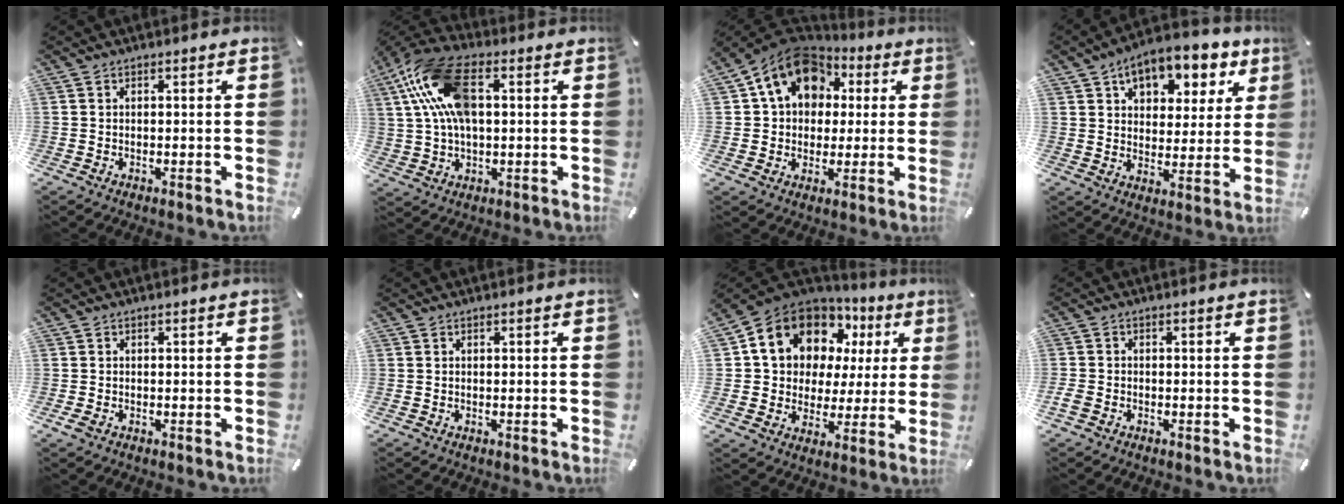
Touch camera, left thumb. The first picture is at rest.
{"total": 15.7, "force": [4.4, 9.3, 11.9], "torque": [-0.261, 0.015, 0.081]}
{"total": 14.3, "force": [4.9, 11.6, 6.9], "torque": [-0.126, -0.014, 0.090]}
{"total": 10.2, "force": [6.7, 6.7, 3.8], "torque": [-0.046, -0.048, 0.116]}
{"total": 1.0, "force": [-0.5, 0.7, 0.6], "torque": [-0.009, 0.002, -0.008]}
{"total": 0.0}
{"total": 14.9, "force": [7.0, 11.9, 5.7], "torque": [-0.111, -0.041, 0.135]}
{"total": 1.9, "force": [-1.2, 1.2, 0.8], "torque": [-0.018, 0.002, -0.024]}